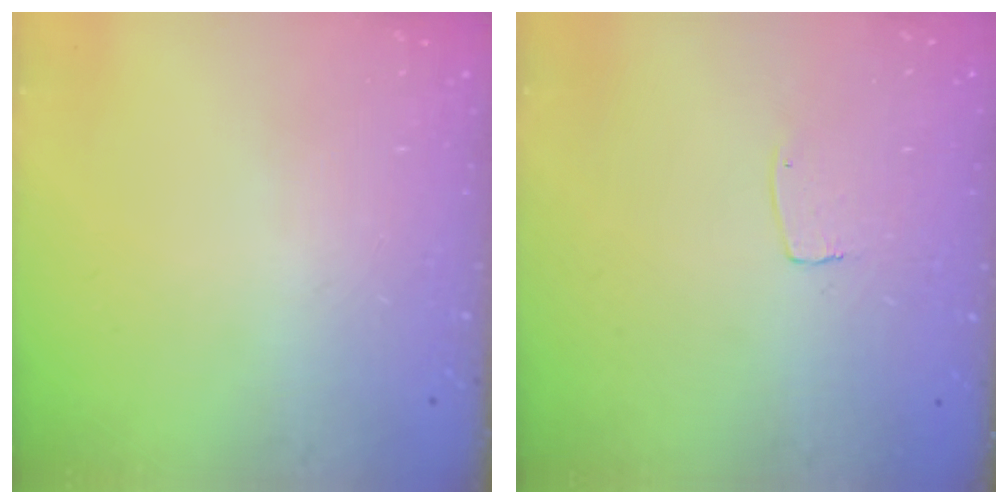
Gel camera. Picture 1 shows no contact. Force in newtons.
{"total": 3.1, "press": 3.1, "slide": 0.2}